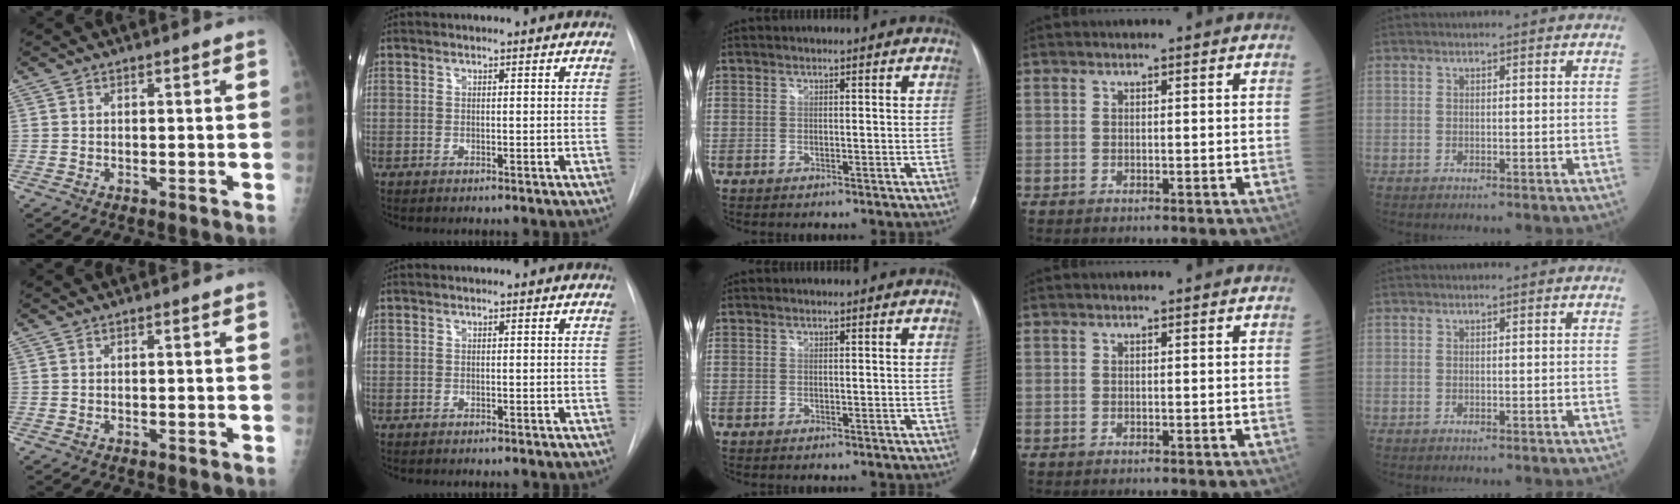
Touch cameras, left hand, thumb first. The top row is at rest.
{}